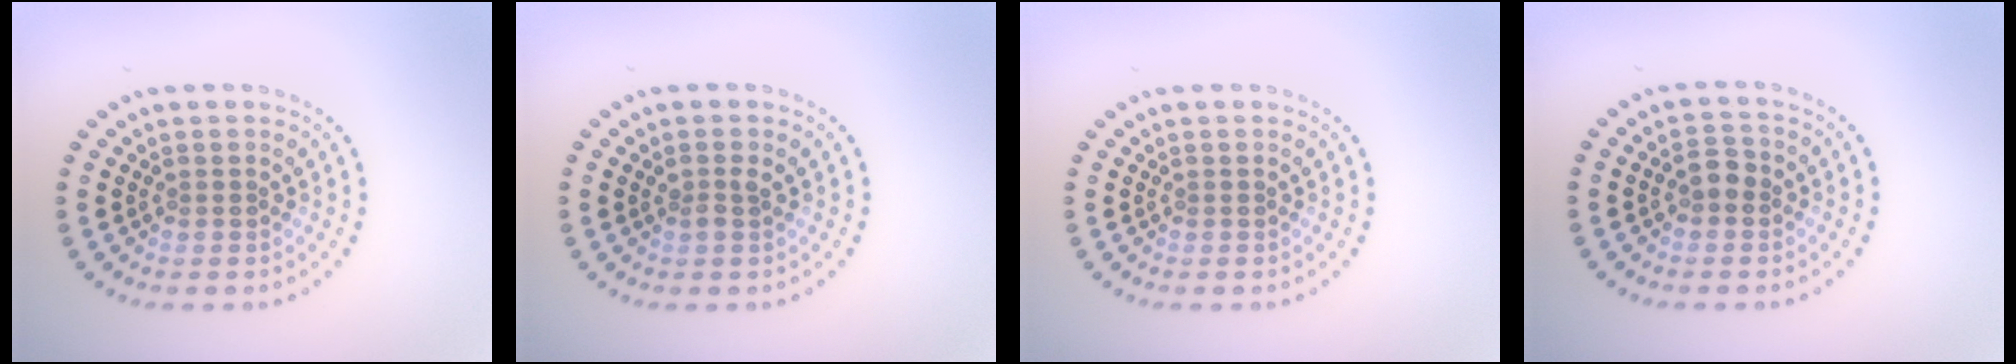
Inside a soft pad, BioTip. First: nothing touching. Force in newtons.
{"total": 0.7, "press": 0.7, "slide": 0.2}
{"total": 0.0}
{"total": 1.8, "press": 1.7, "slide": 0.3}